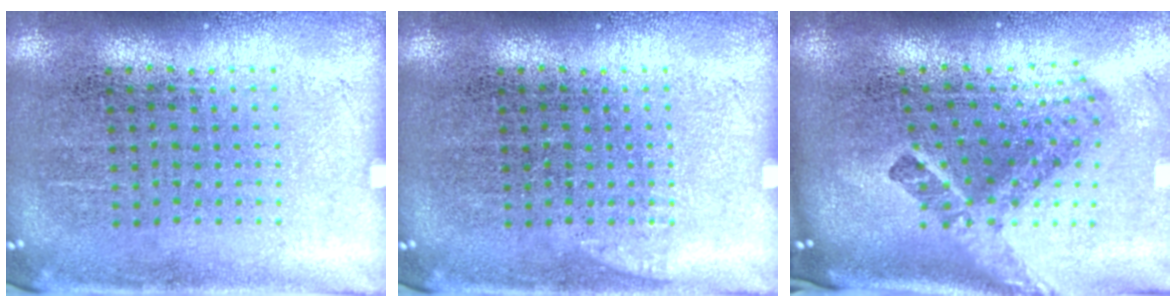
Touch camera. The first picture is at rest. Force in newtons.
{"total": 0.6, "press": 0.6, "slide": 0.2}
{"total": 2.6, "press": 1.6, "slide": 2.0}